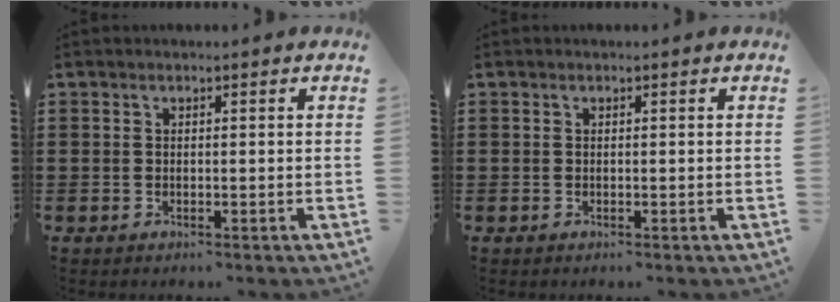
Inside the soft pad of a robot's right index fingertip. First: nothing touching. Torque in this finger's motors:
{"motor_torque": [1.10, 1.04, 0.02, 0.01]}